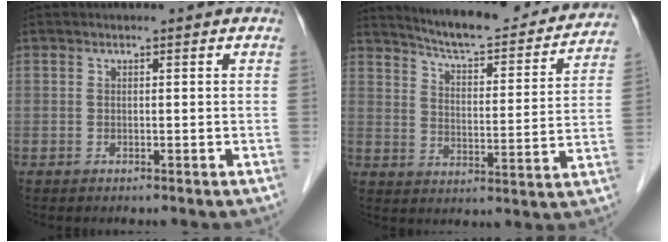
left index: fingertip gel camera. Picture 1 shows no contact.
{"total": 20.1, "force": [18.6, 3.0, 6.8], "torque": [-0.093, -0.024, 0.243]}